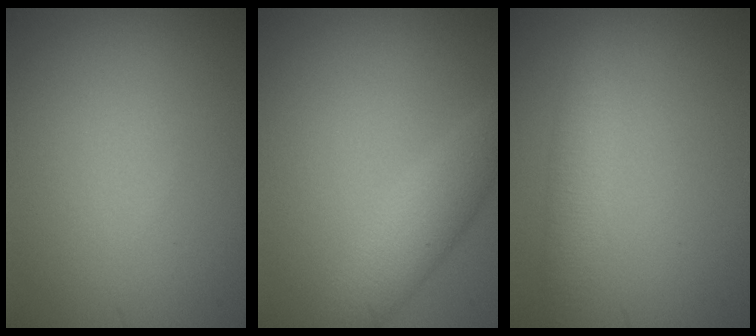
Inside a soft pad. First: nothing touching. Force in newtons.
{"total": 3.3, "press": 3.3, "slide": 0.2}
{"total": 2.5, "press": 2.5, "slide": 0.1}